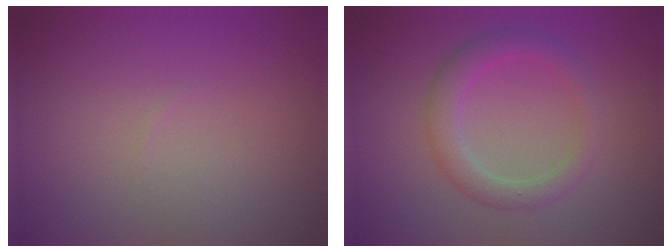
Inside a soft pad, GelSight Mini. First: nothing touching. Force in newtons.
{"total": 3.0, "press": 3.0, "slide": 0.2}